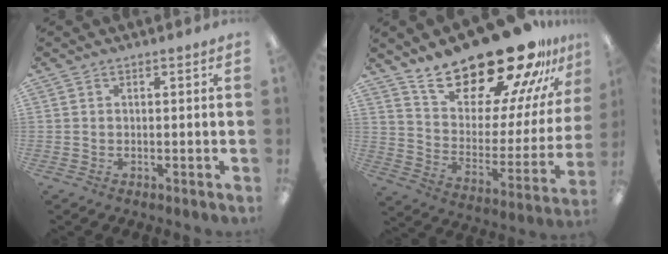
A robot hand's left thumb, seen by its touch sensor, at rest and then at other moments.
{"total": 26.0, "force": [21.6, 8.4, 11.6], "torque": [-0.174, -0.164, 0.372]}